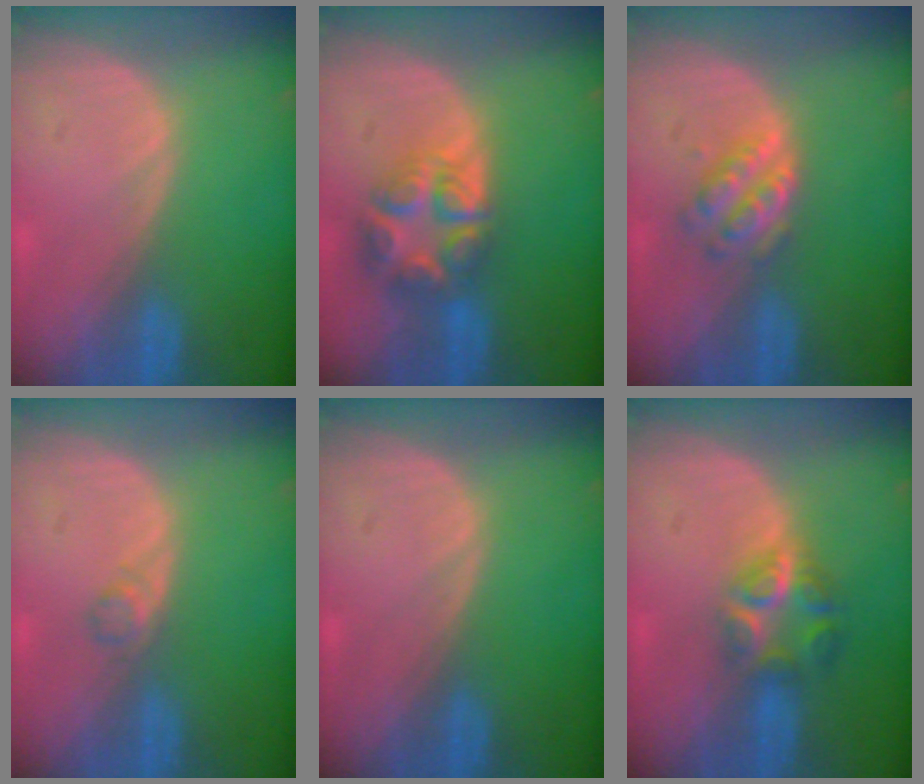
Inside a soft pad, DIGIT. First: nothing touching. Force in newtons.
{"total": 8.0, "press": 7.0, "slide": 3.9}
{"total": 4.9, "press": 4.3, "slide": 2.3}
{"total": 1.4, "press": 1.4, "slide": 0.1}
{"total": 0.0}
{"total": 6.1, "press": 5.5, "slide": 2.6}